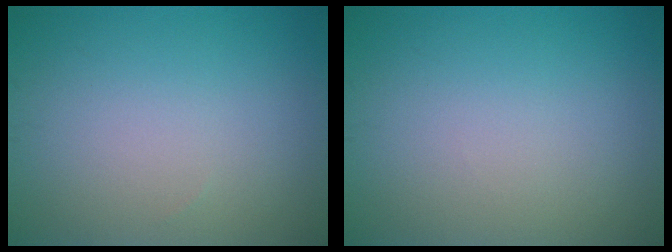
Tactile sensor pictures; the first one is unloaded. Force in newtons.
{"total": 0.0}